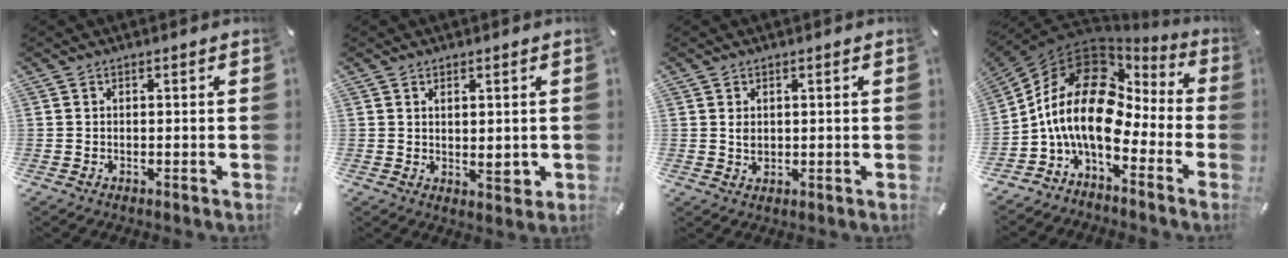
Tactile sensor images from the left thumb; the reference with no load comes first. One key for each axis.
{"total": 2.9, "fx": 0.7, "fy": 1.5, "fz": 2.3, "tx": -0.037, "ty": -0.002, "tz": 0.011}
{"total": 1.9, "fx": 0.3, "fy": 1.5, "fz": 1.2, "tx": -0.035, "ty": 0.001, "tz": 0.002}
{"total": 17.0, "fx": -1.3, "fy": 10.5, "fz": 13.3, "tx": -0.286, "ty": -0.002, "tz": -0.027}